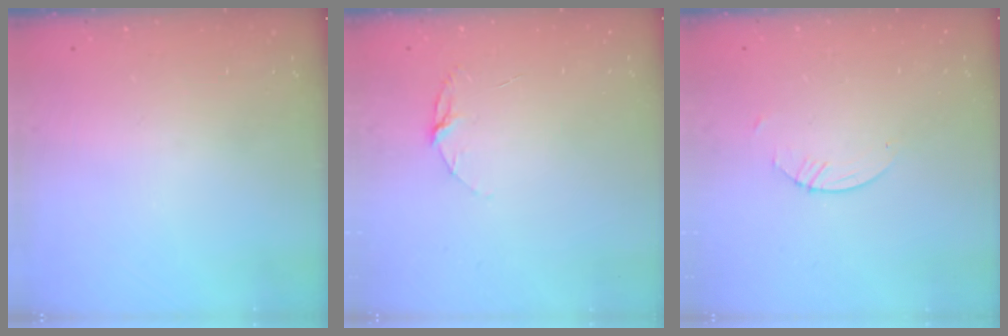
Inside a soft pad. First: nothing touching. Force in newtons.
{"total": 4.1, "press": 4.1, "slide": 0.3}
{"total": 0.8, "press": 0.8, "slide": 0.2}